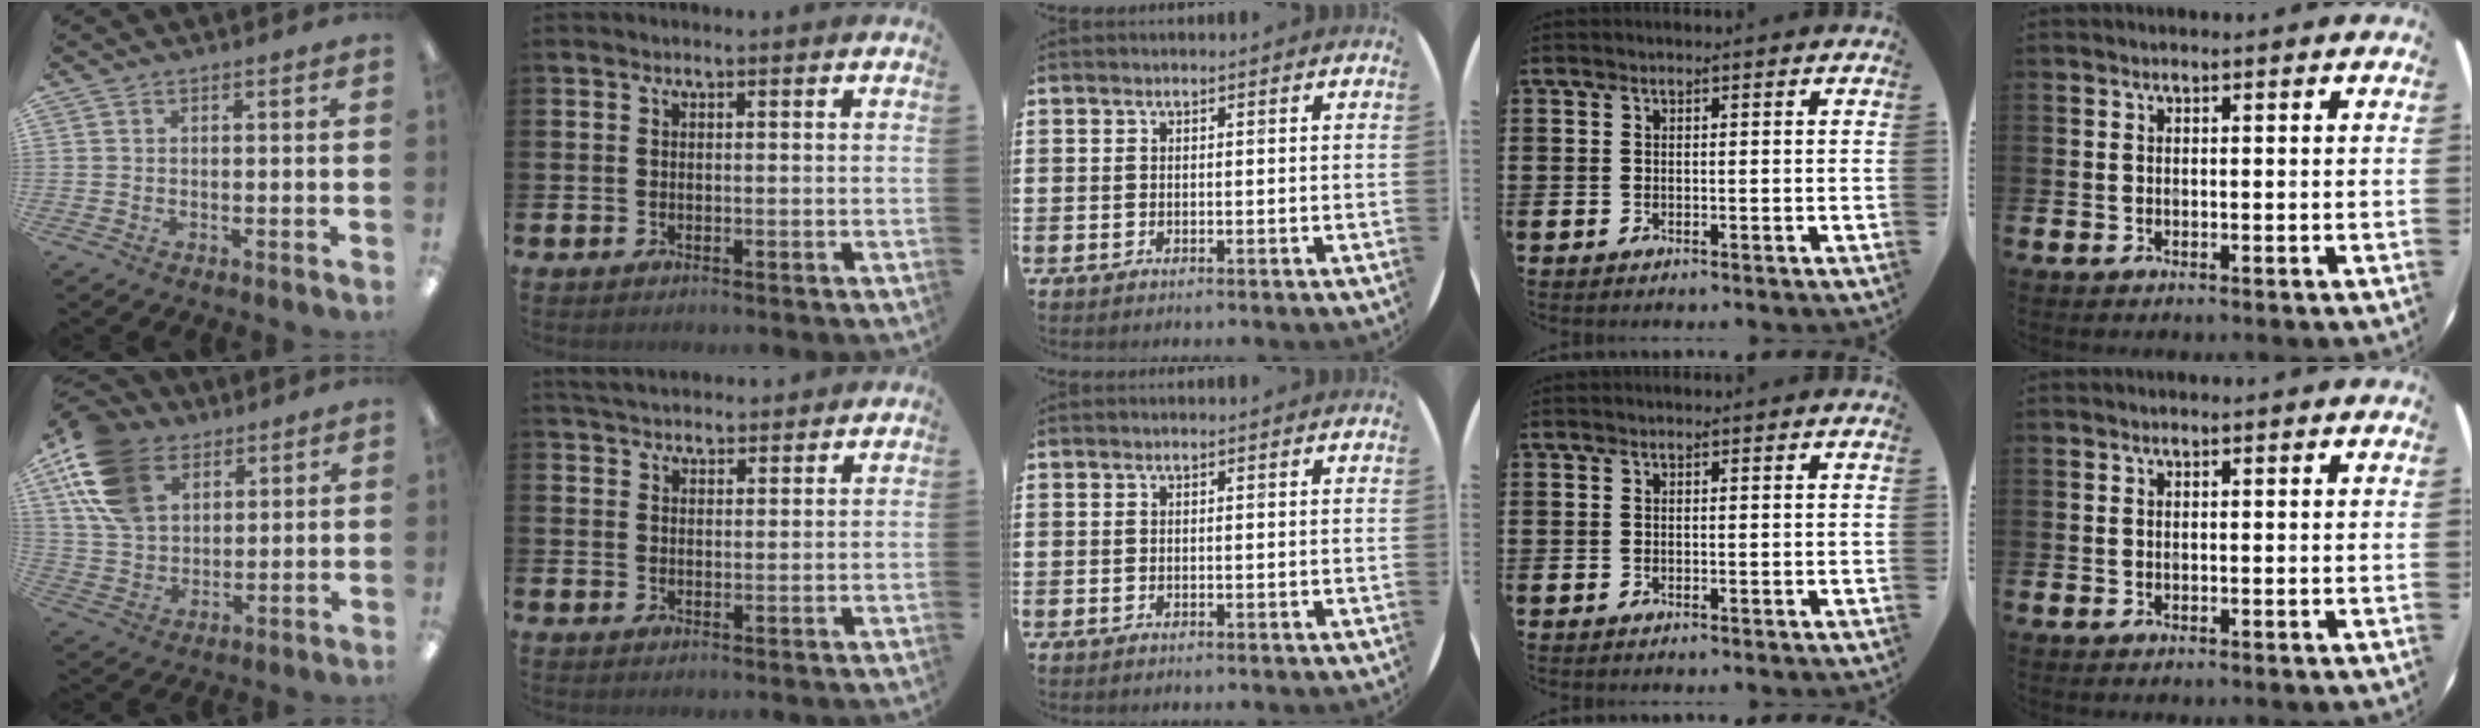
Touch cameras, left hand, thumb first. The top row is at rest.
{"thumb": {"total": 18.1, "force": [9.3, 12.0, 9.8], "torque": [-0.219, -0.019, 0.178]}, "index": {"total": 4.2, "force": [4.1, 0.9, 0.4], "torque": [-0.013, -0.017, 0.075]}}